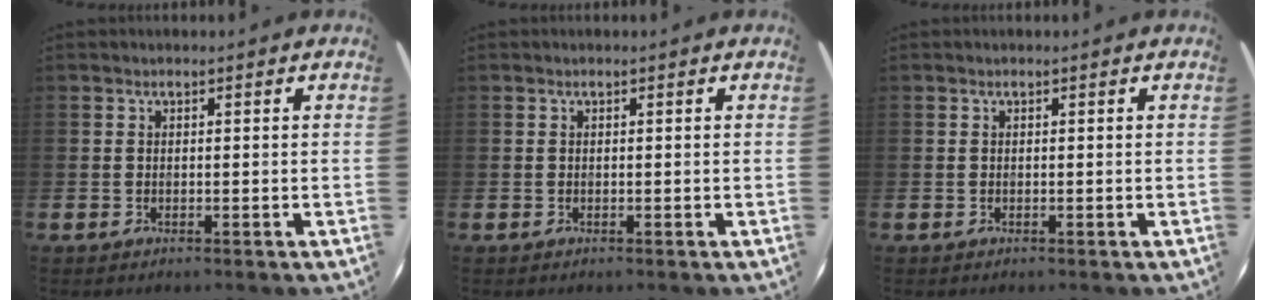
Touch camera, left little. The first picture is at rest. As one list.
[{"total": 0.0}, {"total": 0.0}]